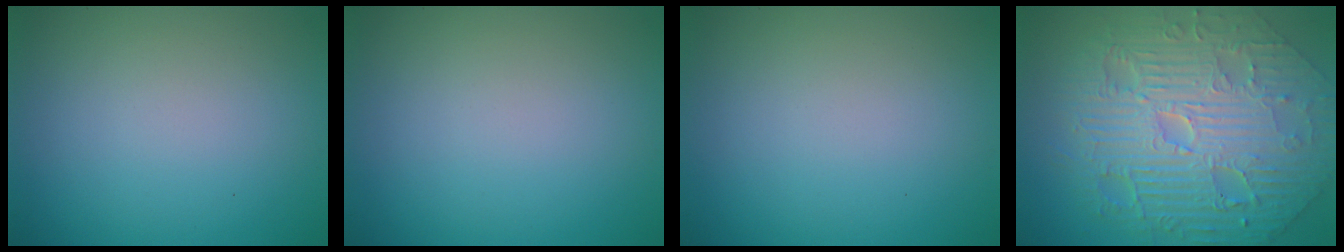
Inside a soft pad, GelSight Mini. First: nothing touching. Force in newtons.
{"total": 0.0}
{"total": 0.0}
{"total": 11.8, "press": 7.7, "slide": 9.0}